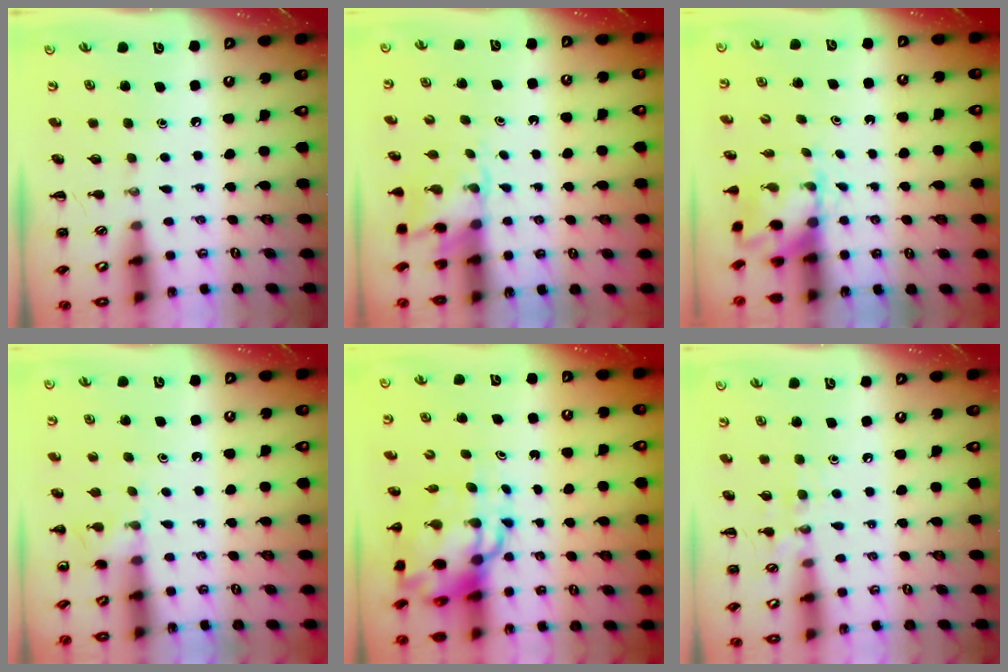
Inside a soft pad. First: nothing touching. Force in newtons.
{"total": 2.8, "press": 2.6, "slide": 1.0}
{"total": 2.7, "press": 2.5, "slide": 0.9}
{"total": 5.2, "press": 5.0, "slide": 1.5}
{"total": 12.2, "press": 11.8, "slide": 3.1}
{"total": 7.5, "press": 7.4, "slide": 1.1}